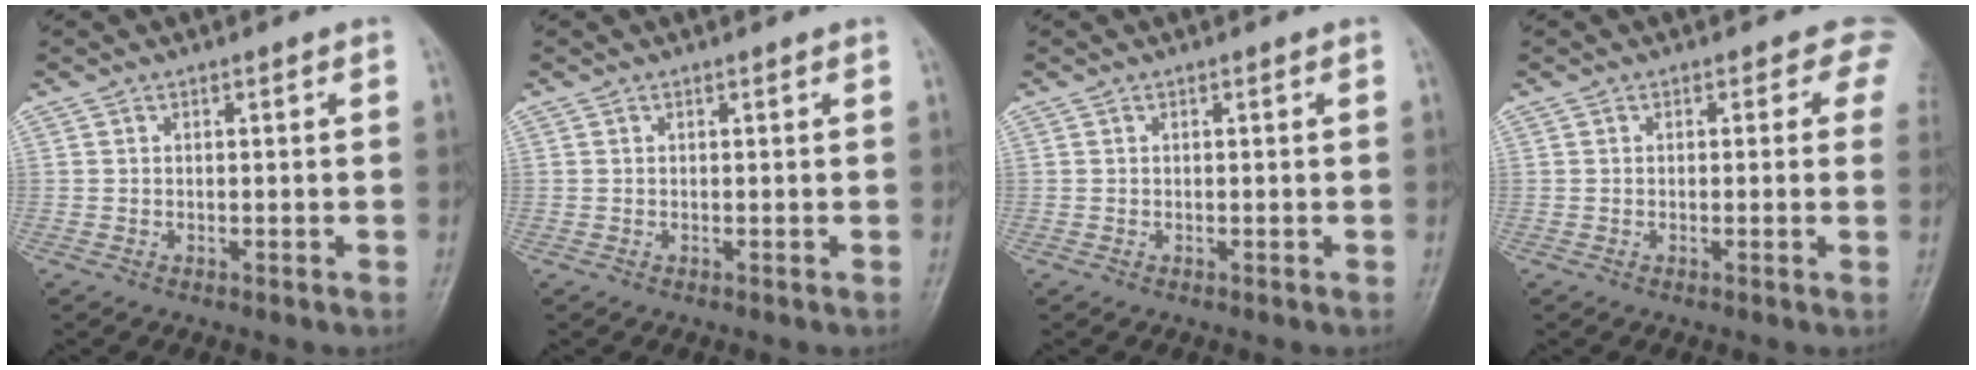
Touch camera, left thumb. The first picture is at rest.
{"total": 0.0}
{"total": 0.0}
{"total": 3.3, "force": [1.6, 2.4, 1.7], "torque": [0.016, -0.003, -0.003]}